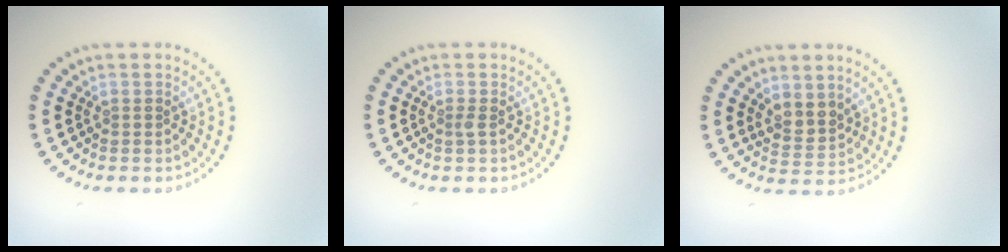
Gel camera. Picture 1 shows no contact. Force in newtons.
{"total": 0.6, "press": 0.5, "slide": 0.3}
{"total": 2.2, "press": 1.8, "slide": 1.4}